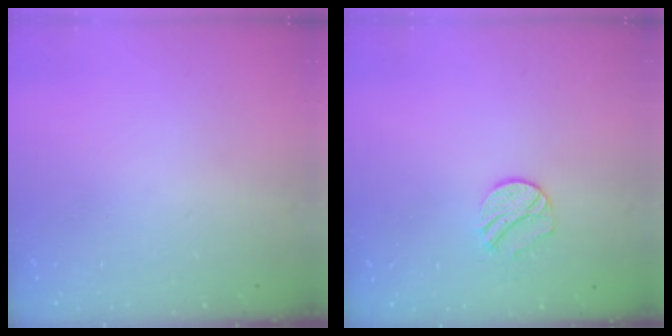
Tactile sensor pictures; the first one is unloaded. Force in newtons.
{"total": 8.6, "press": 8.6, "slide": 0.1}